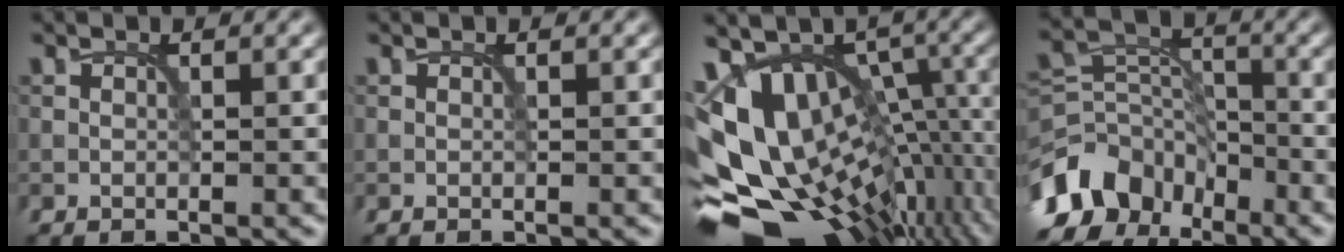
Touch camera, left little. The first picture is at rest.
{"total": 0.0}
{"total": 16.9, "force": [-5.0, 11.1, 11.7], "torque": [-0.165, 0.010, -0.033]}
{"total": 8.8, "force": [-5.6, 5.3, 4.0], "torque": [-0.074, 0.001, -0.123]}